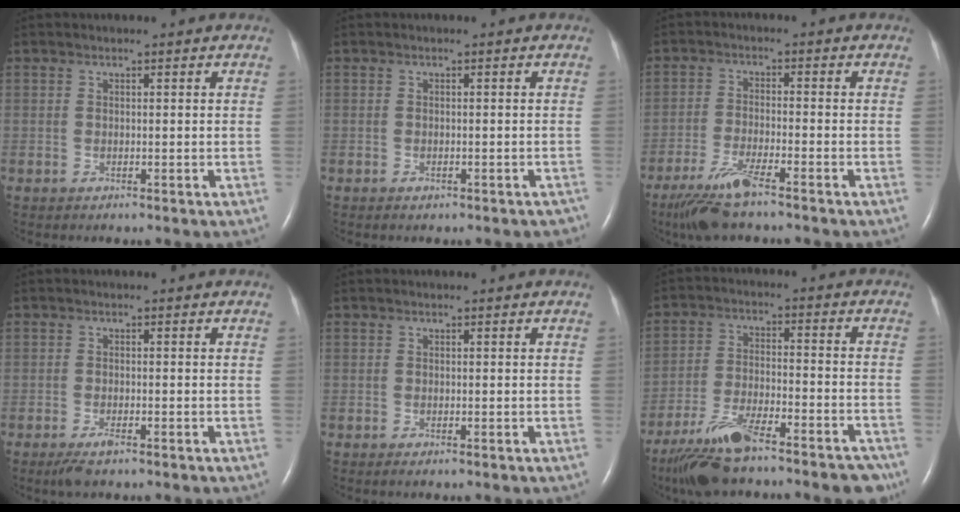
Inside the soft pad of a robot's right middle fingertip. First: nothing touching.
{"total": 2.6, "force": [-2.0, 1.1, 1.2], "torque": [-0.006, 0.000, -0.022]}
{"total": 7.0, "force": [-5.2, 0.3, 4.7], "torque": [-0.104, -0.022, -0.100]}
{"total": 2.4, "force": [-1.6, 0.4, 1.6], "torque": [-0.041, -0.006, -0.029]}
{"total": 0.0}
{"total": 15.2, "force": [-12.1, 3.2, 8.5], "torque": [-0.126, 0.003, -0.199]}